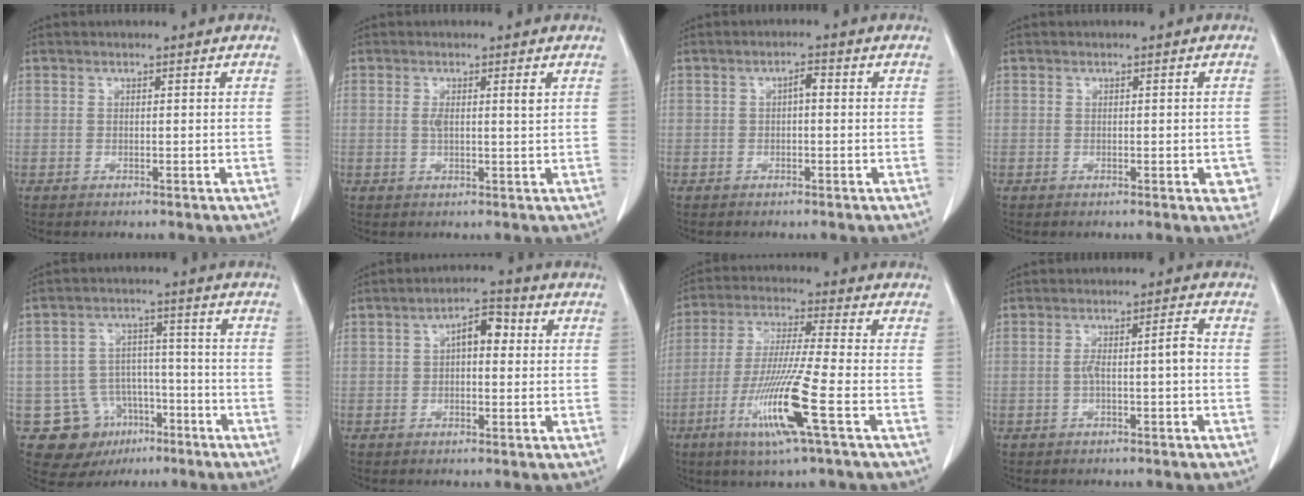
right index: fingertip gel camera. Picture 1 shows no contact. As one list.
[{"total": 2.7, "force": [0.7, 0.3, 2.6], "torque": [-0.048, 0.006, 0.012]}, {"total": 1.7, "force": [0.1, 0.6, 1.5], "torque": [-0.024, 0.005, 0.001]}, {"total": 2.9, "force": [-0.7, 1.3, 2.5], "torque": [-0.014, 0.003, -0.003]}, {"total": 10.8, "force": [-5.2, 9.1, 2.8], "torque": [-0.049, 0.034, -0.066]}, {"total": 4.9, "force": [0.8, 2.3, 4.2], "torque": [-0.067, 0.024, 0.008]}, {"total": 12.6, "force": [-5.0, -1.0, 11.5], "torque": [-0.231, -0.027, -0.099]}, {"total": 3.7, "force": [-0.7, 0.2, 3.6], "torque": [-0.061, 0.015, -0.009]}]